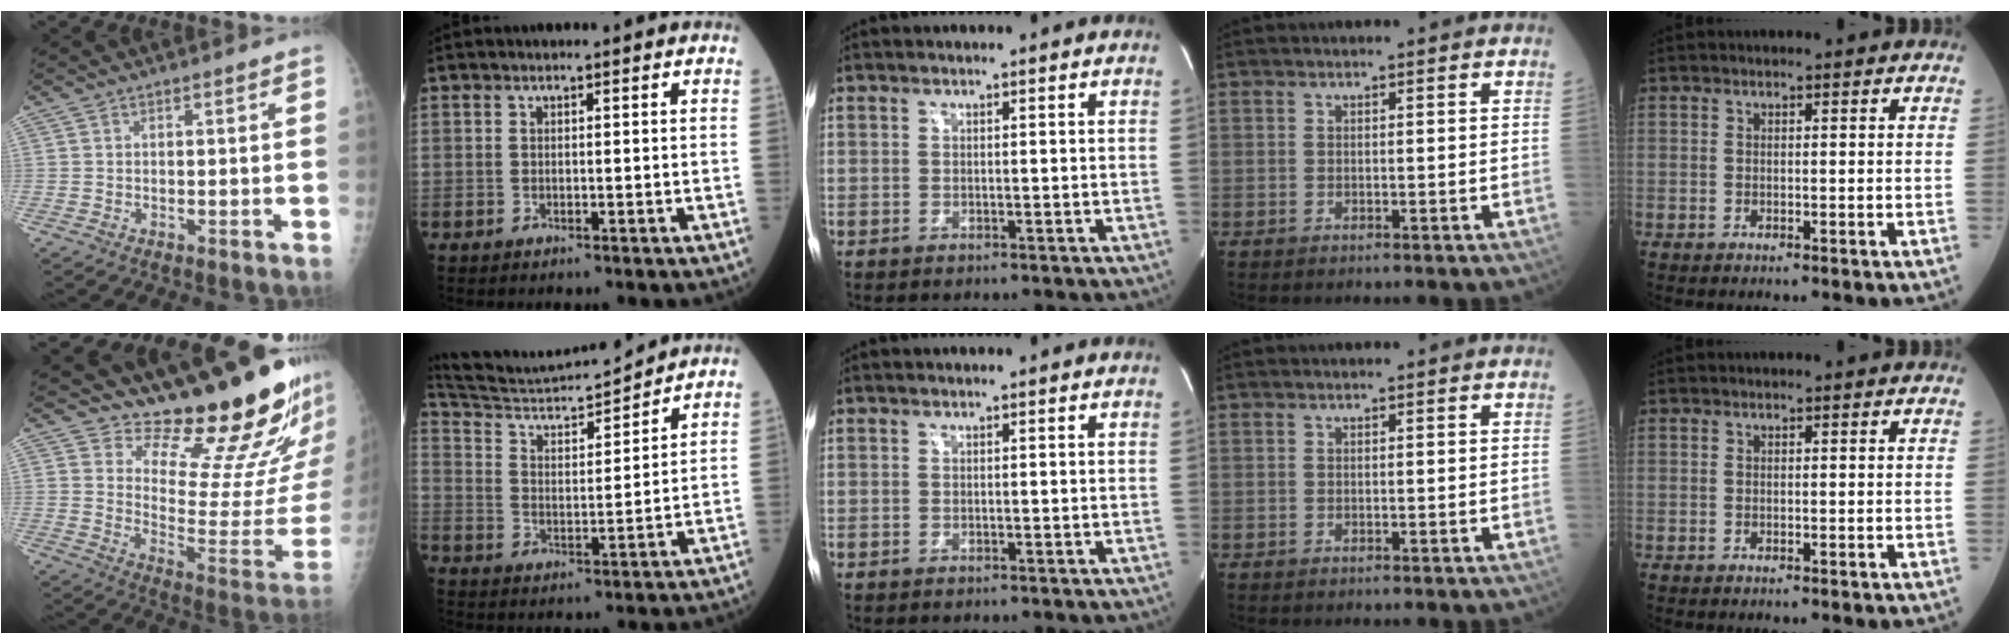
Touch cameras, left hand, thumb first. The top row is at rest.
{"thumb": {"total": 19.7, "force": [17.4, 3.5, 8.7], "torque": [-0.082, -0.184, 0.233]}, "index": {"total": 12.7, "force": [12.4, -0.3, 2.8], "torque": [-0.061, 0.004, 0.221]}}